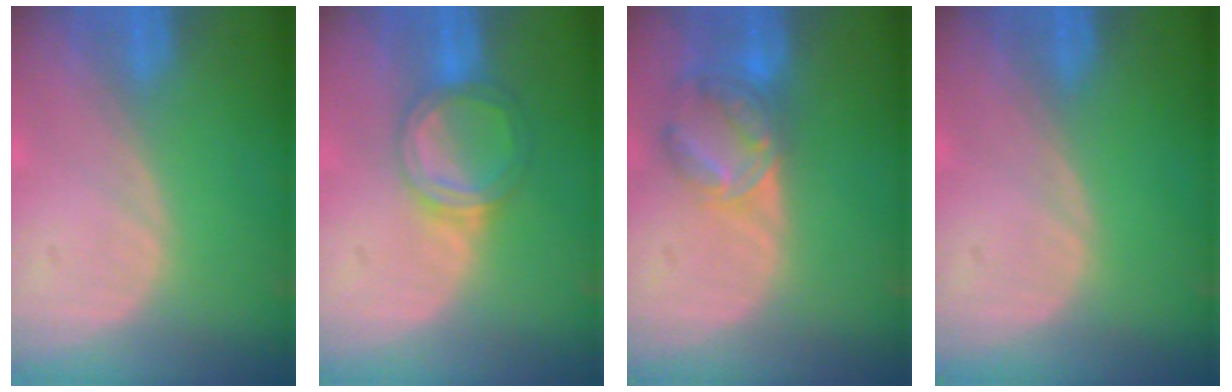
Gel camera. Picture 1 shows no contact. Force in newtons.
{"total": 5.4, "press": 5.1, "slide": 1.7}
{"total": 7.3, "press": 6.0, "slide": 4.1}
{"total": 0.0}